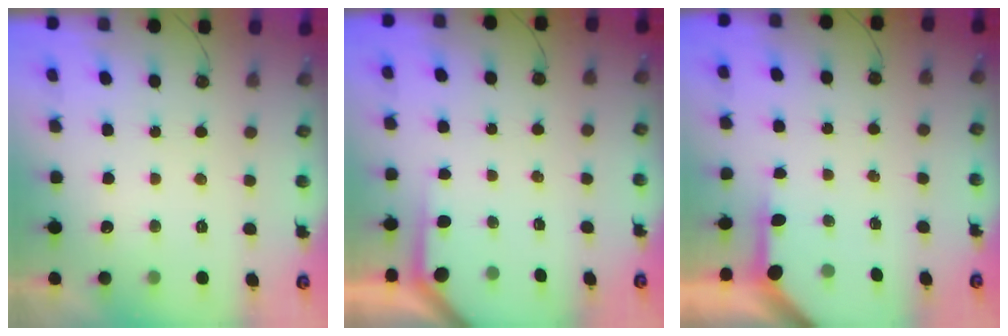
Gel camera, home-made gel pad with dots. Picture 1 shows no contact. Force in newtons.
{"total": 1.8, "press": 1.8, "slide": 0.3}
{"total": 3.3, "press": 3.3, "slide": 0.4}